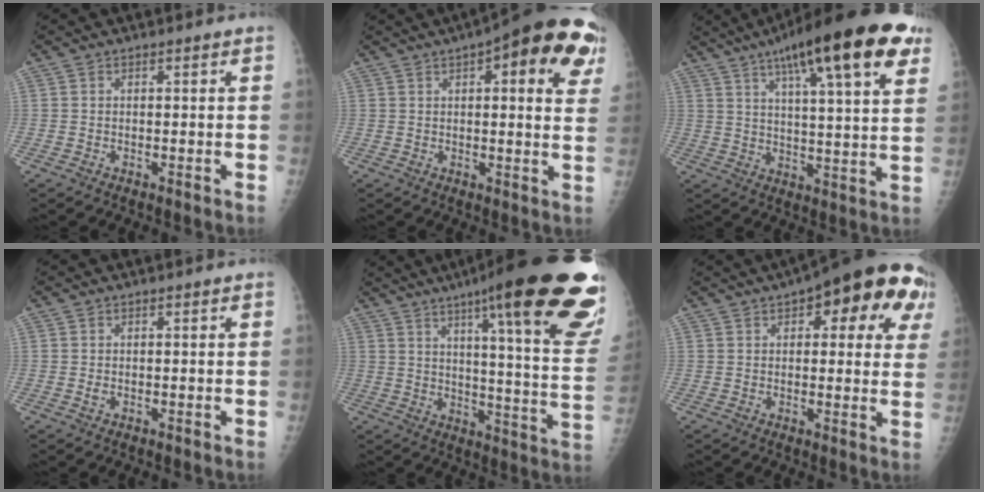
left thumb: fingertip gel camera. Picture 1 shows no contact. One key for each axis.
{"total": 19.3, "fx": 9.4, "fy": 6.3, "fz": 15.6, "tx": -0.176, "ty": -0.007, "tz": 0.105}
{"total": 23.3, "fx": 12.8, "fy": 5.1, "fz": 18.8, "tx": -0.273, "ty": -0.013, "tz": 0.185}
{"total": 0.5, "fx": -0.1, "fy": 0.4, "fz": 0.3, "tx": -0.004, "ty": 0.003, "tz": 0.002}
{"total": 31.9, "fx": 18.9, "fy": 5.1, "fz": 25.2, "tx": -0.253, "ty": -0.061, "tz": 0.254}
{"total": 19.2, "fx": 8.7, "fy": 7.9, "fz": 15.2, "tx": -0.161, "ty": 0.005, "tz": 0.103}